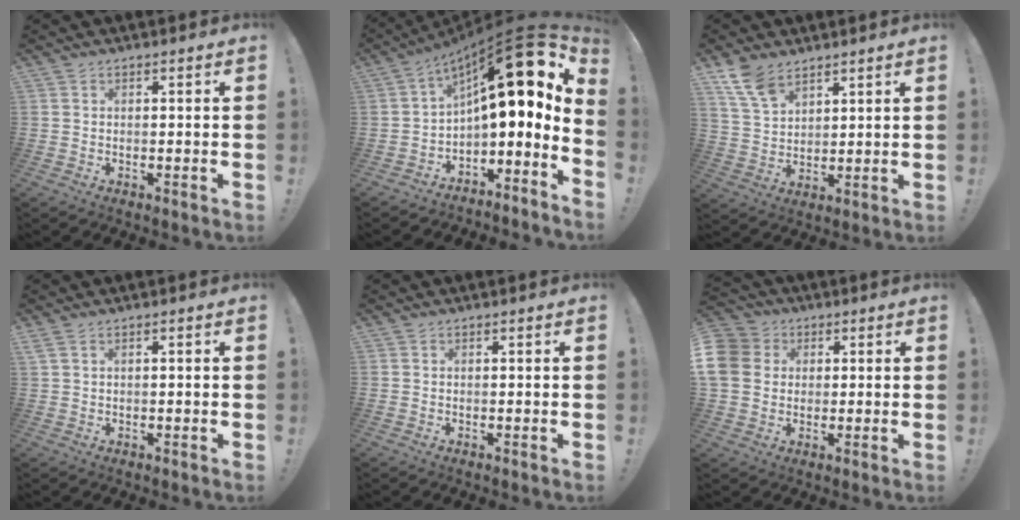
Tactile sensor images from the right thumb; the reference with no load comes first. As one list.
[{"total": 21.5, "force": [8.4, 7.0, 18.5], "torque": [-0.263, -0.059, 0.145]}, {"total": 9.2, "force": [6.6, 4.8, 4.1], "torque": [-0.076, -0.034, 0.131]}, {"total": 2.5, "force": [1.4, 0.8, 1.9], "torque": [-0.035, -0.002, 0.028]}, {"total": 0.0}, {"total": 10.5, "force": [1.5, 9.1, 4.9], "torque": [-0.096, 0.011, 0.035]}]